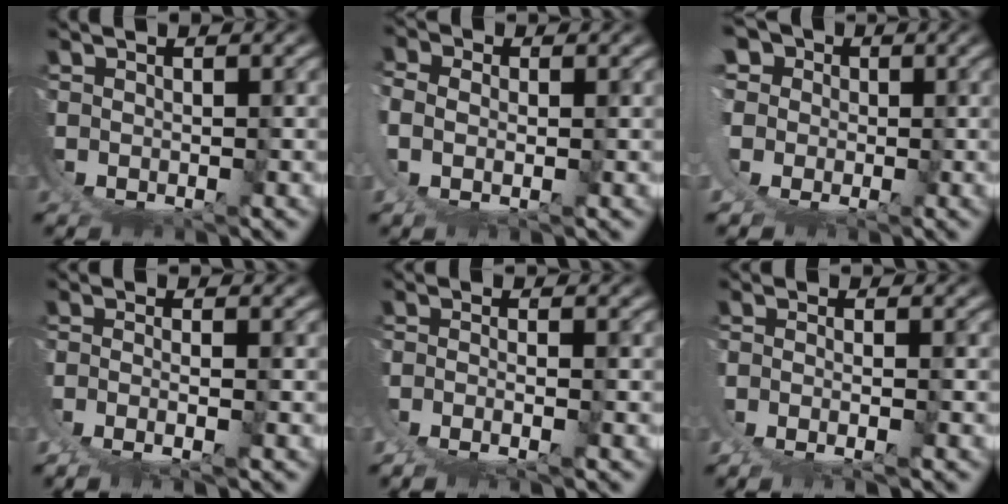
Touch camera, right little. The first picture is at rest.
{"total": 3.2, "force": [1.7, 1.3, 2.3], "torque": [-0.066, -0.006, 0.033]}
{"total": 9.1, "force": [3.3, 7.8, 3.4], "torque": [-0.088, -0.004, 0.035]}
{"total": 2.7, "force": [-0.5, 0.6, 2.6], "torque": [-0.060, -0.017, 0.003]}
{"total": 2.8, "force": [-0.8, 1.0, 2.5], "torque": [-0.056, -0.016, -0.004]}
{"total": 2.2, "force": [-0.3, 0.1, 2.2], "torque": [-0.046, -0.013, 0.003]}